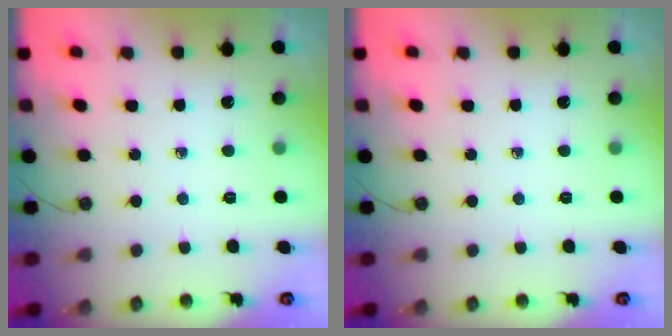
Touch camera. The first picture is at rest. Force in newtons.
{"total": 0.0}